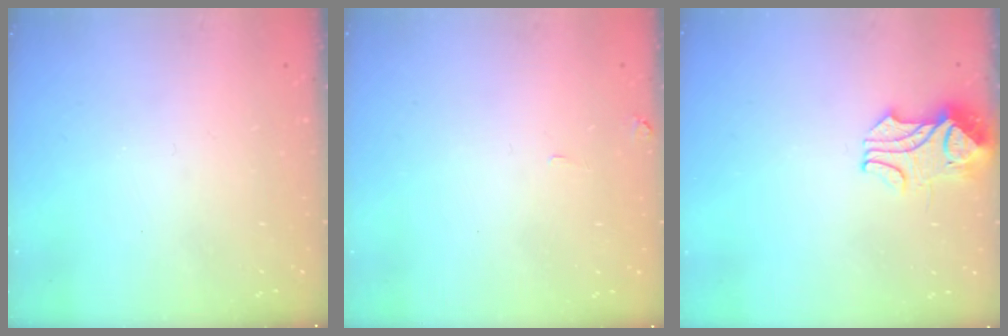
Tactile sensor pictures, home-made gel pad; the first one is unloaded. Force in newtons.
{"total": 2.6, "press": 2.5, "slide": 0.5}
{"total": 2.1, "press": 1.9, "slide": 0.8}